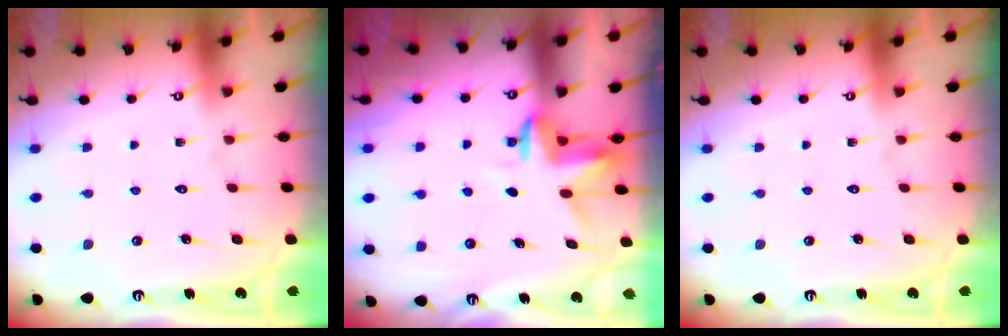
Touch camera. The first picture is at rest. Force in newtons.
{"total": 3.6, "press": 3.6, "slide": 0.2}
{"total": 0.0}